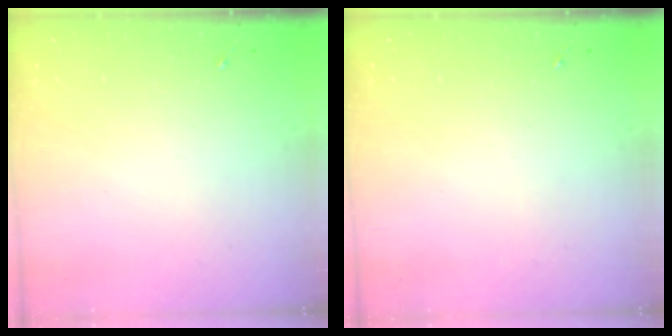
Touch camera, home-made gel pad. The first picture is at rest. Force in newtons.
{"total": 0.0}